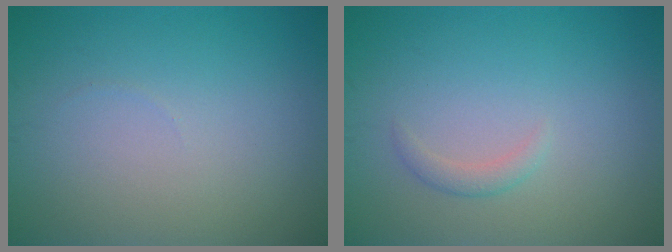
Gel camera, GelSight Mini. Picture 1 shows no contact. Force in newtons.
{"total": 1.1, "press": 1.1, "slide": 0.0}